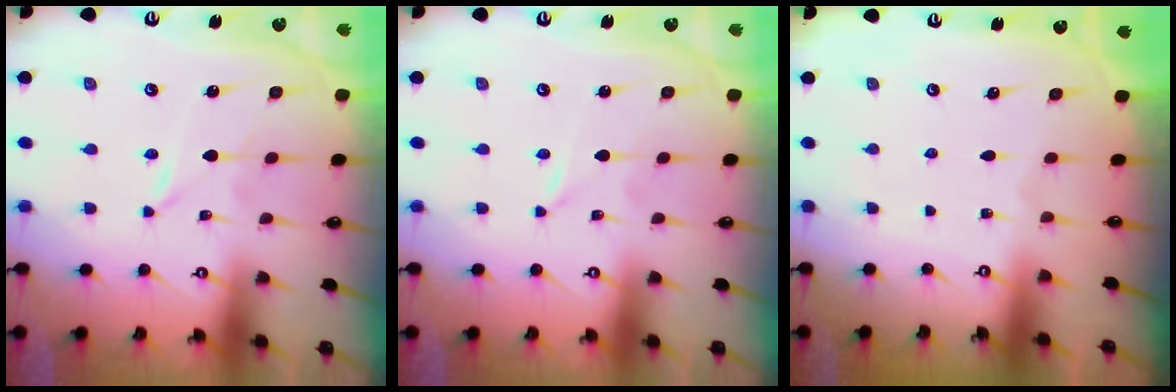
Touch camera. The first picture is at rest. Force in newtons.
{"total": 0.0}
{"total": 0.0}